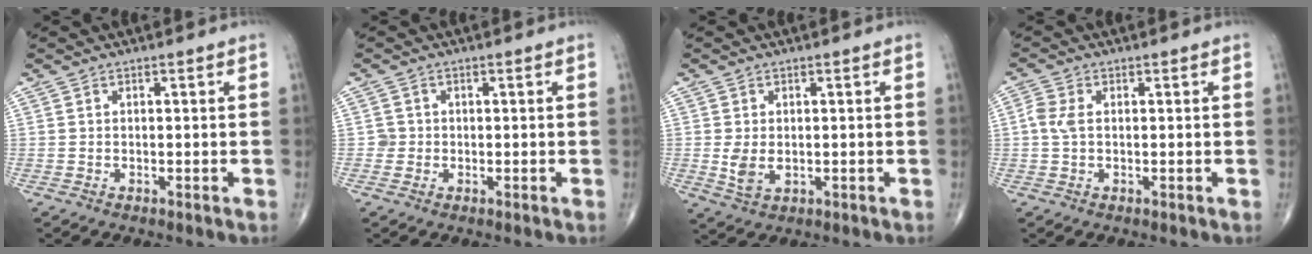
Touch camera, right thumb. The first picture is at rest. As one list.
[{"total": 1.5, "force": [-0.2, 1.5, 0.0], "torque": [0.011, 0.006, -0.005]}, {"total": 3.9, "force": [-0.2, 2.5, 2.9], "torque": [-0.057, -0.009, 0.003]}, {"total": 3.1, "force": [0.2, 1.7, 2.5], "torque": [-0.072, 0.009, 0.001]}]